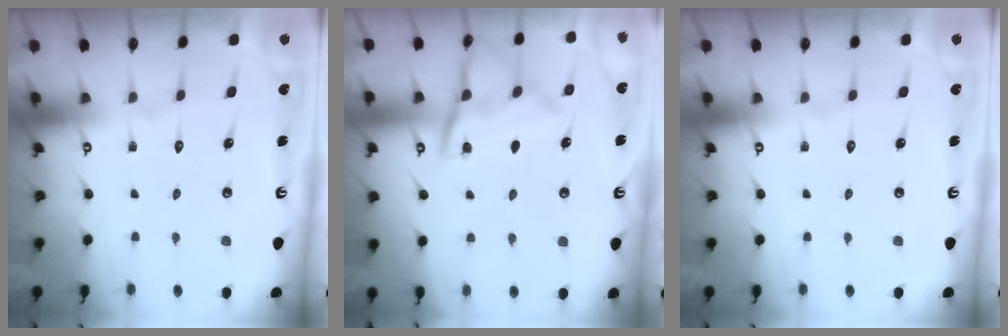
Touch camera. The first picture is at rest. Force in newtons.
{"total": 11.7, "press": 11.6, "slide": 1.1}
{"total": 0.0}